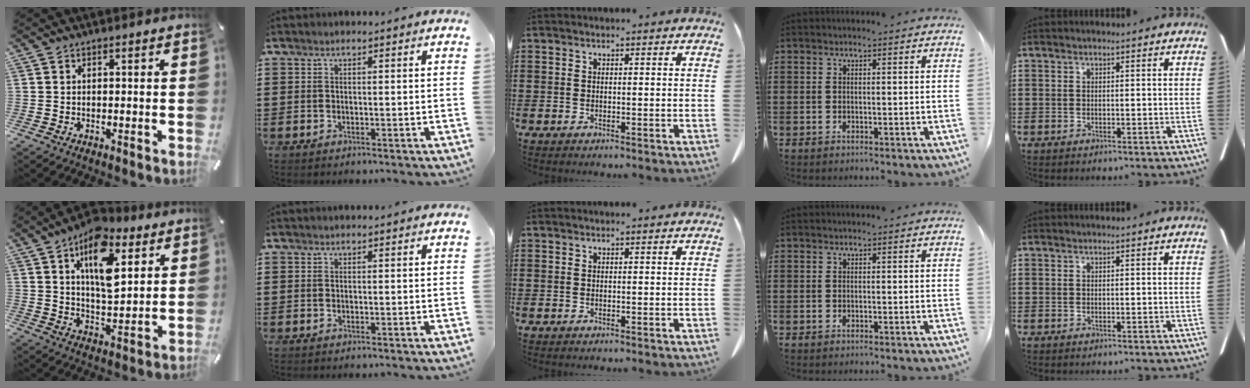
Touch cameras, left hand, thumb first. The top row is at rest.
{"thumb": {"total": 15.4, "force": [7.6, 8.2, 10.6], "torque": [-0.164, -0.022, 0.130]}}